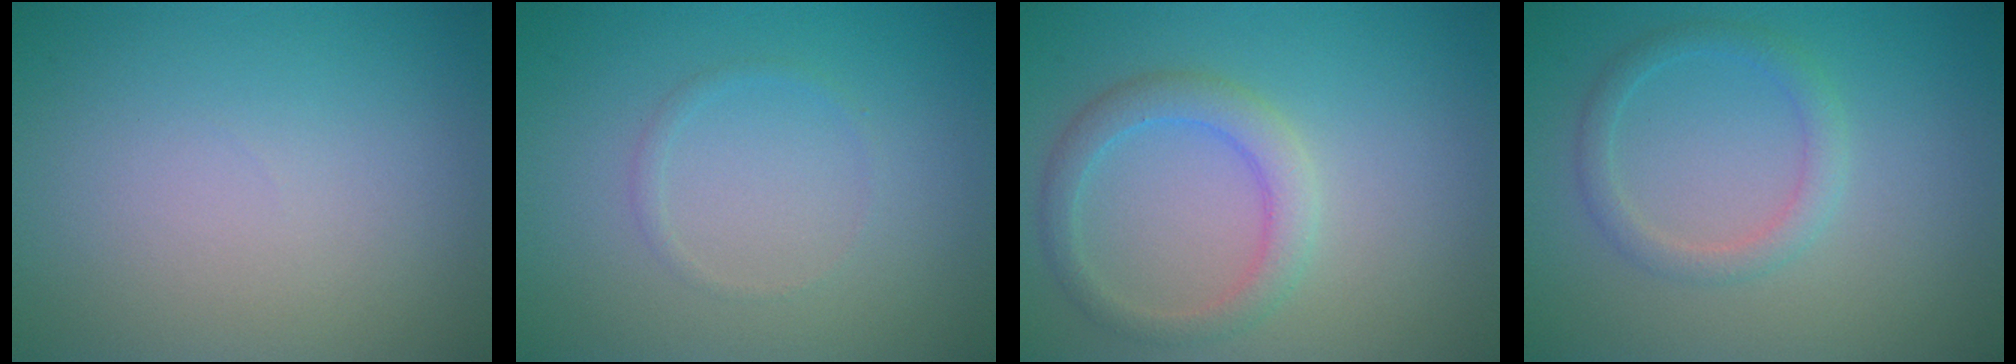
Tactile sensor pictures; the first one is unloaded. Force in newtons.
{"total": 0.7, "press": 0.7, "slide": 0.0}
{"total": 2.9, "press": 2.9, "slide": 0.1}
{"total": 2.0, "press": 2.0, "slide": 0.0}